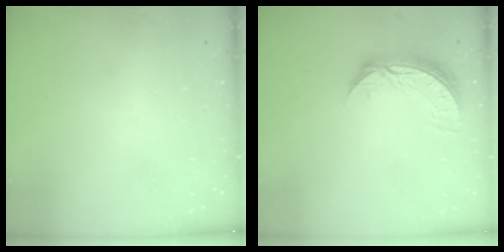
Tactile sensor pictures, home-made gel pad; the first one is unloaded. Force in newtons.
{"total": 8.0, "press": 8.0, "slide": 0.7}